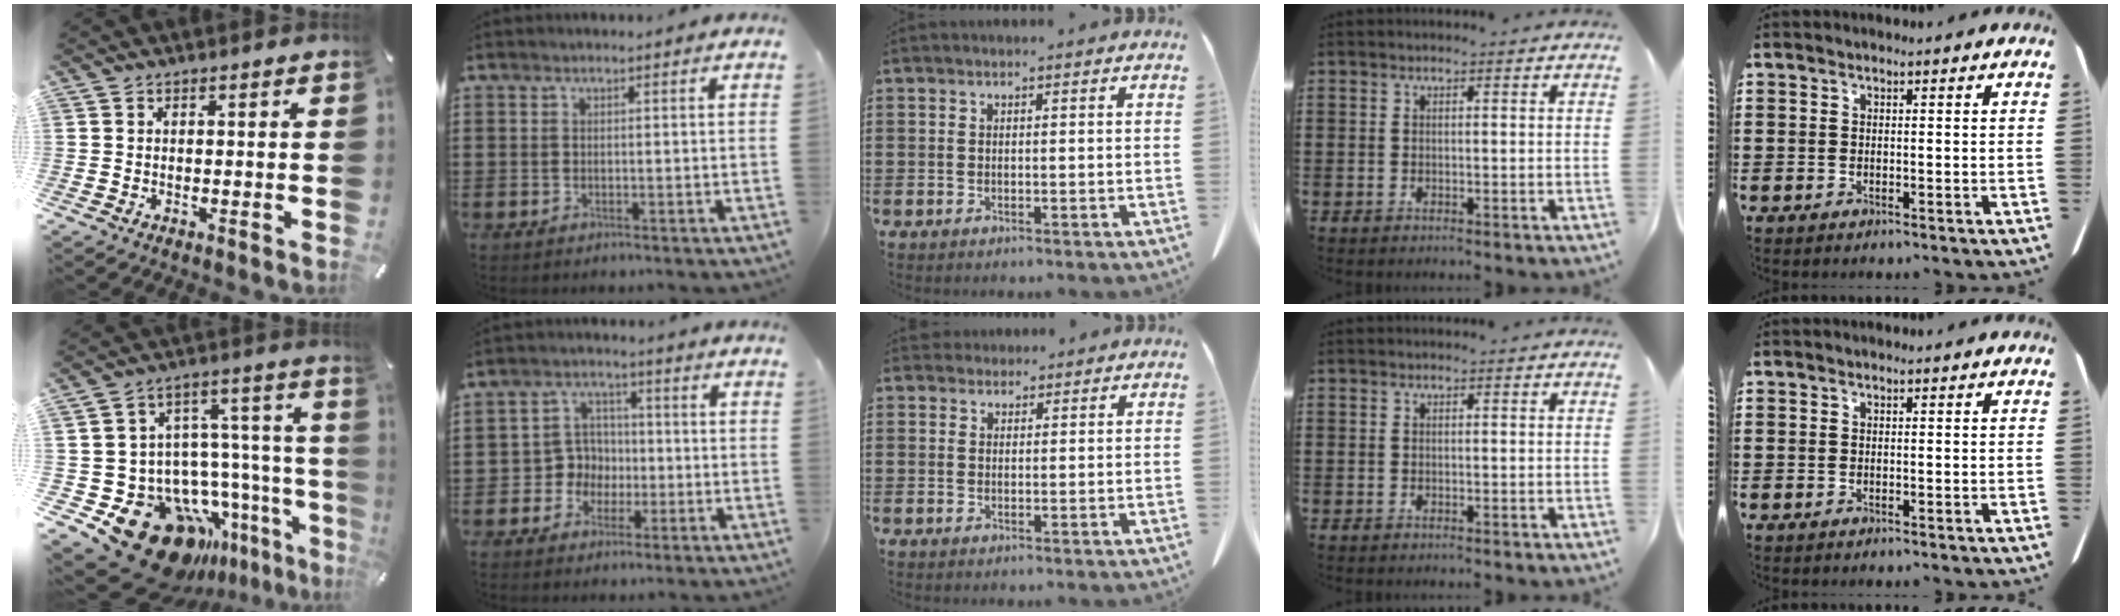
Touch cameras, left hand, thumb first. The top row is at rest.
{"thumb": {"total": 23.8, "force": [-15.9, 13.1, 11.9], "torque": [-0.177, 0.052, -0.234]}, "index": {"total": 5.2, "force": [-1.4, 4.9, 1.0], "torque": [-0.045, 0.012, -0.030]}, "middle": {"total": 2.1, "force": [1.8, 0.9, 0.1], "torque": [0.001, 0.002, 0.036]}}